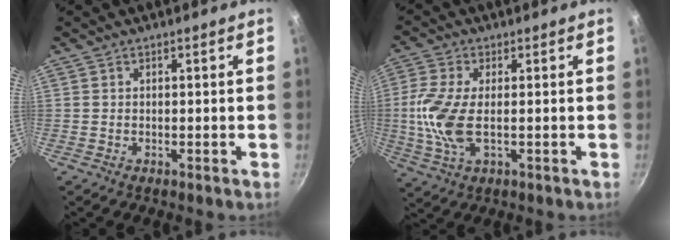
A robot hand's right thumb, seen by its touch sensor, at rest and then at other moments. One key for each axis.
{"total": 9.6, "fx": -0.4, "fy": 4.3, "fz": 8.6, "tx": -0.198, "ty": -0.002, "tz": -0.013}